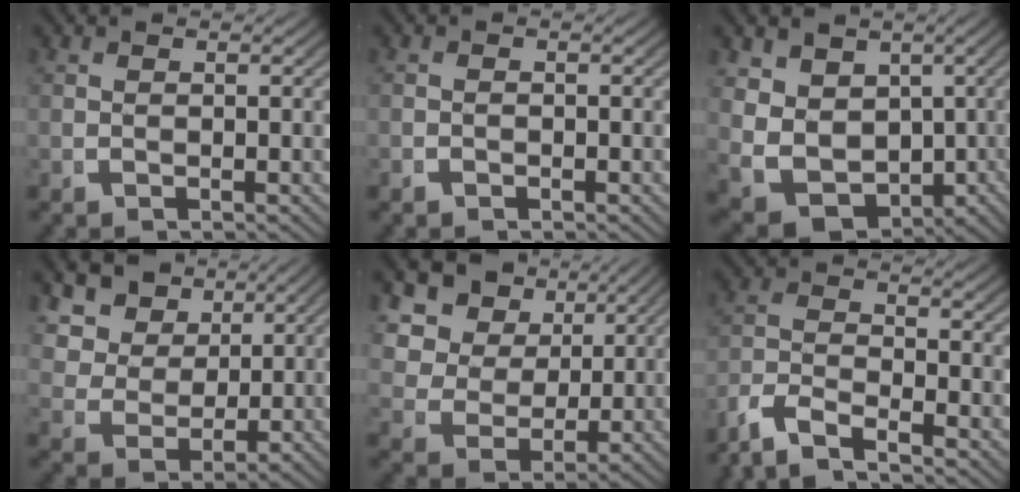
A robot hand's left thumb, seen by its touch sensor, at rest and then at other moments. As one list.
[{"total": 0.7, "force": [-0.6, 0.3, 0.1], "torque": [-0.005, -0.004, -0.012]}, {"total": 11.7, "force": [-2.5, 9.4, 6.6], "torque": [-0.168, -0.072, -0.015]}, {"total": 9.2, "force": [3.3, 7.0, 4.9], "torque": [-0.111, -0.019, 0.060]}, {"total": 10.8, "force": [3.3, 8.5, 5.8], "torque": [-0.140, -0.023, 0.057]}, {"total": 6.8, "force": [-4.6, 3.5, 3.6], "torque": [-0.074, -0.019, -0.078]}]